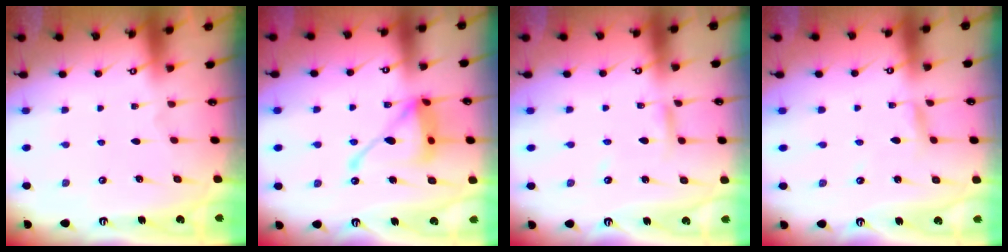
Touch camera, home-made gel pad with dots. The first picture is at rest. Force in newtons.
{"total": 15.3, "press": 15.3, "slide": 1.4}
{"total": 4.5, "press": 4.5, "slide": 0.4}
{"total": 2.1, "press": 2.1, "slide": 0.1}